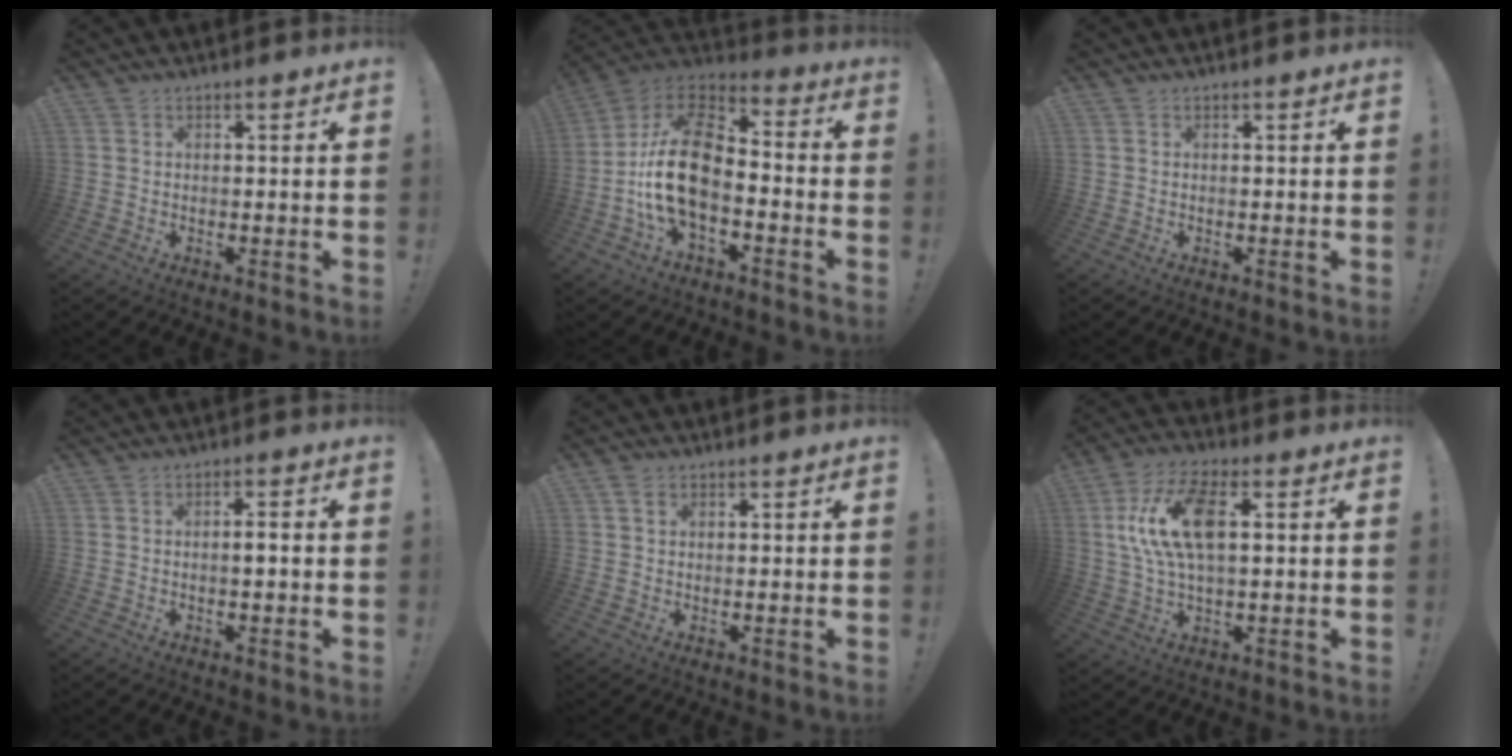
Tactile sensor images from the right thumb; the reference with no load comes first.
{"total": 19.2, "force": [-4.6, 11.5, 14.6], "torque": [-0.265, 0.033, -0.073]}
{"total": 0.0}
{"total": 2.3, "force": [-0.5, 0.3, 2.3], "torque": [-0.033, 0.002, -0.013]}
{"total": 1.5, "force": [0.8, 1.0, 0.8], "torque": [-0.016, 0.002, 0.015]}
{"total": 15.3, "force": [3.0, 7.5, 13.0], "torque": [-0.246, 0.004, 0.055]}